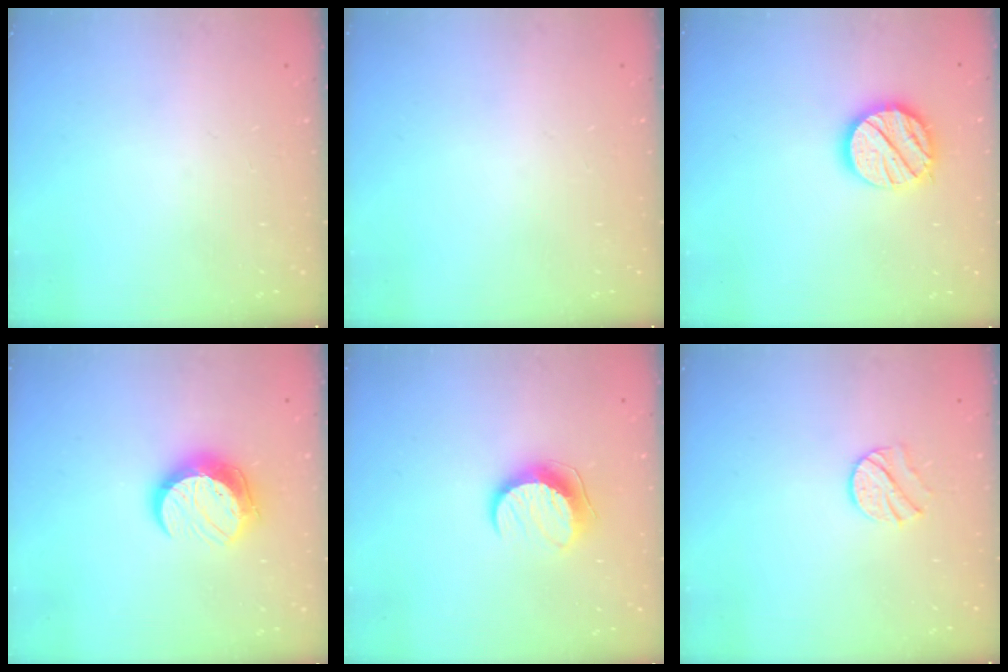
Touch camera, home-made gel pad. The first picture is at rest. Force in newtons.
{"total": 0.0}
{"total": 15.9, "press": 15.9, "slide": 1.5}
{"total": 13.9, "press": 13.8, "slide": 0.7}
{"total": 9.5, "press": 9.5, "slide": 0.2}
{"total": 8.1, "press": 8.1, "slide": 0.1}